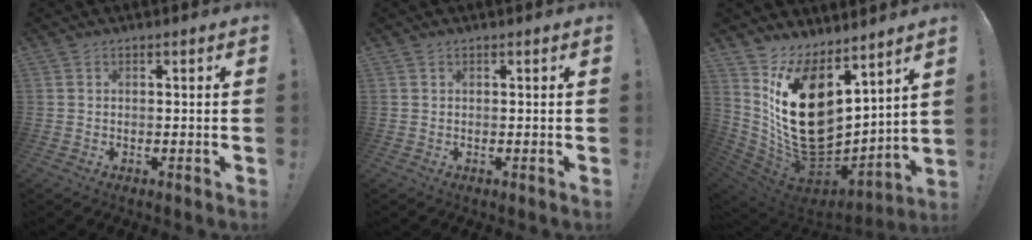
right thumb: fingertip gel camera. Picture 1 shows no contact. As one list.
[{"total": 0.0}, {"total": 22.8, "force": [4.2, 15.1, 16.5], "torque": [-0.307, -0.034, 0.099]}]